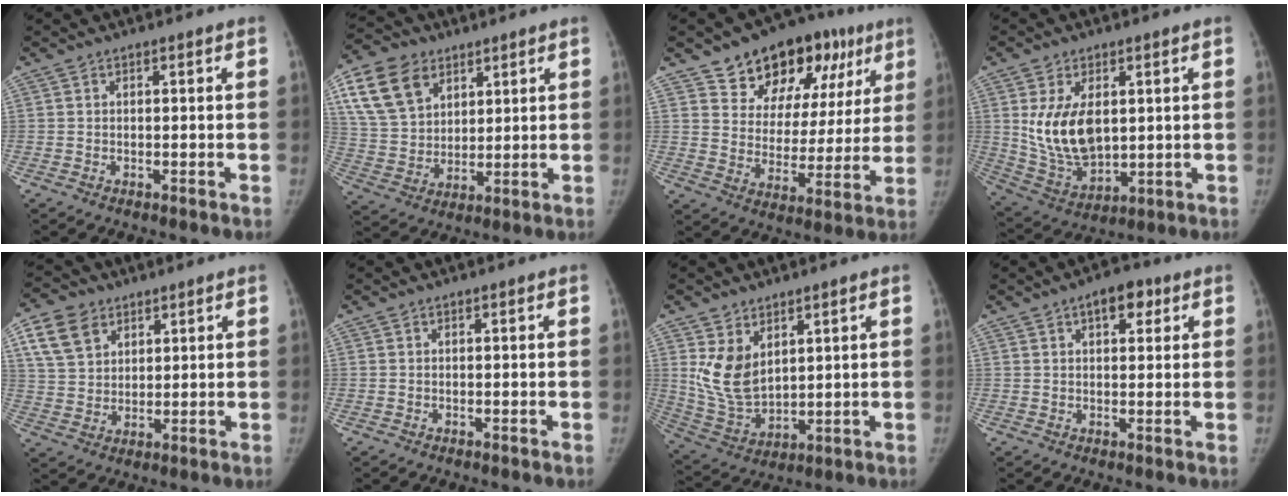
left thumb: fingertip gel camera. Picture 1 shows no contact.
{"total": 15.5, "force": [7.3, 10.9, 8.2], "torque": [-0.143, -0.011, 0.145]}
{"total": 20.6, "force": [11.9, 12.4, 11.3], "torque": [-0.102, -0.019, 0.179]}
{"total": 13.1, "force": [2.3, 7.9, 10.2], "torque": [-0.165, -0.018, 0.061]}
{"total": 9.8, "force": [4.8, 7.1, 4.7], "torque": [-0.069, -0.011, 0.095]}
{"total": 0.0}
{"total": 10.2, "force": [4.0, 6.5, 6.8], "torque": [-0.112, -0.028, 0.100]}
{"total": 5.5, "force": [2.7, 2.9, 3.9], "torque": [-0.031, -0.005, 0.032]}